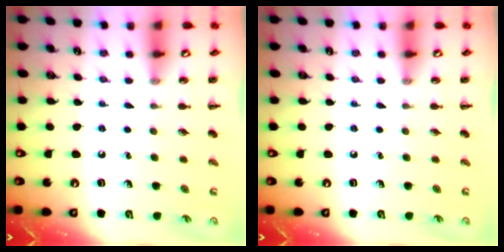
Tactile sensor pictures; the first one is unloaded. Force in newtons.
{"total": 0.0}